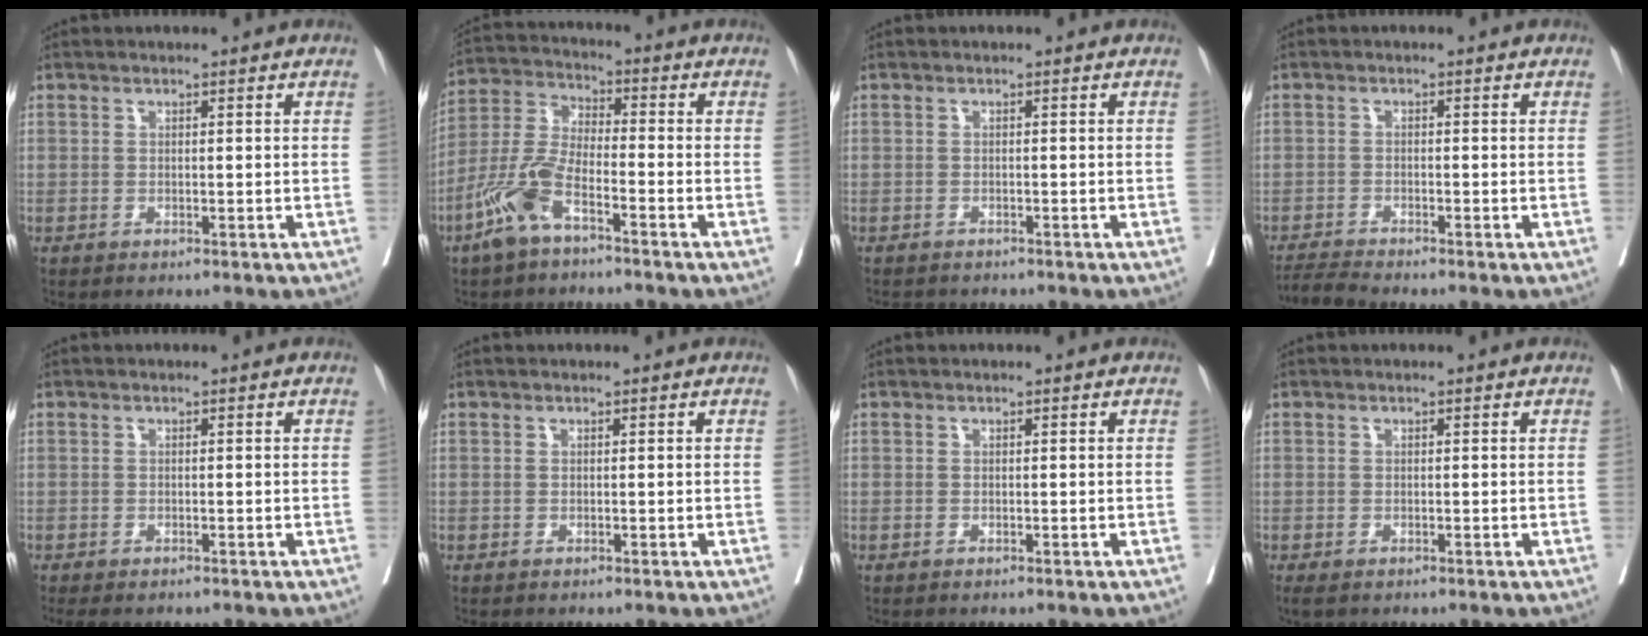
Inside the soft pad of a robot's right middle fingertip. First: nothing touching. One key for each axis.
{"total": 8.7, "fx": -5.2, "fy": 2.5, "fz": 6.5, "tx": -0.156, "ty": -0.003, "tz": -0.113}
{"total": 2.6, "fx": -2.4, "fy": 0.8, "fz": 0.5, "tx": -0.007, "ty": -0.005, "tz": -0.034}
{"total": 2.7, "fx": -2.5, "fy": -1.1, "fz": 0.2, "tx": -0.011, "ty": -0.016, "tz": -0.050}
{"total": 2.7, "fx": -2.2, "fy": 0.9, "fz": 1.2, "tx": -0.016, "ty": -0.008, "tz": -0.029}
{"total": 0.0}
{"total": 0.0}
{"total": 1.7, "fx": -1.2, "fy": 0.8, "fz": 0.9, "tx": -0.014, "ty": -0.005, "tz": -0.017}